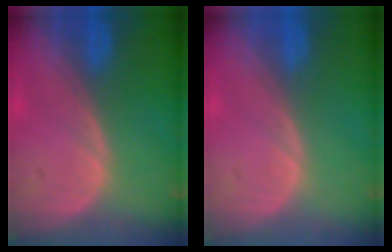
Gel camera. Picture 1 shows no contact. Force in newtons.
{"total": 0.0}